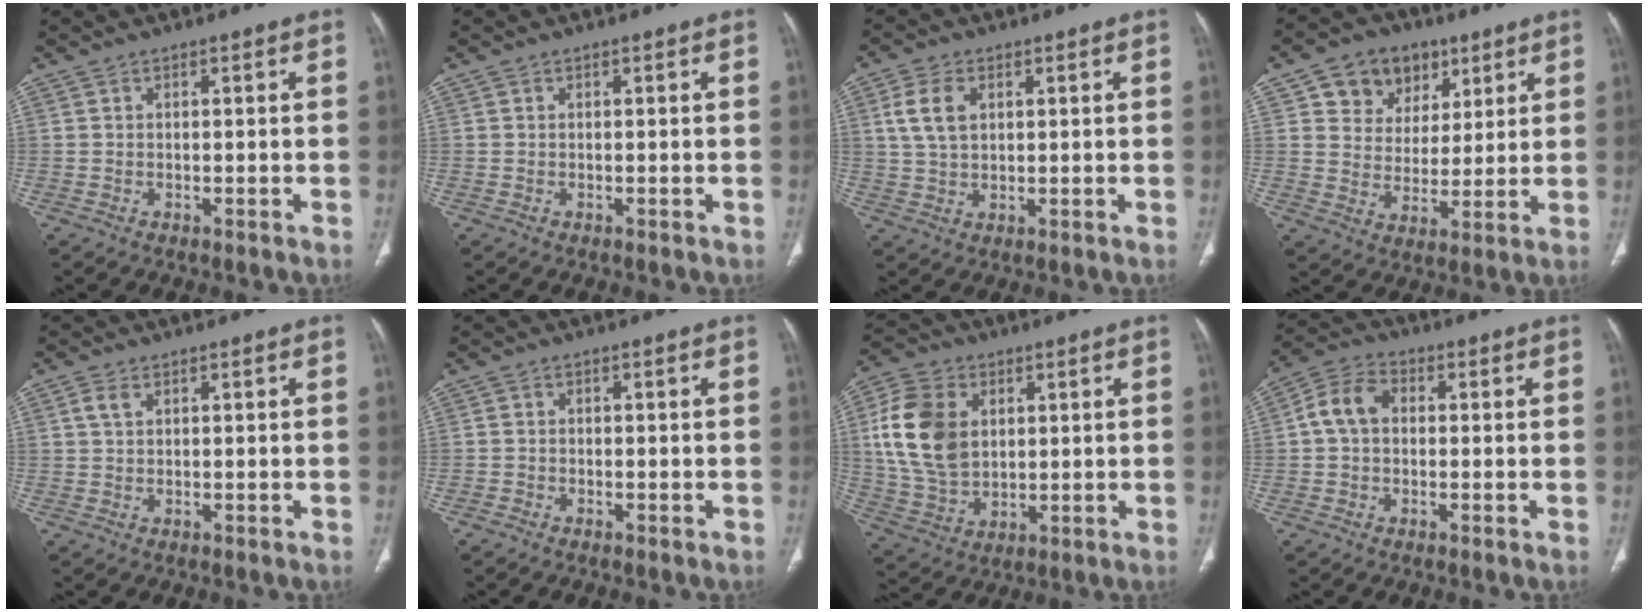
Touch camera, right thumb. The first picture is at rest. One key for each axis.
{"total": 0.0}
{"total": 6.2, "fx": 1.9, "fy": 3.9, "fz": 4.4, "tx": -0.090, "ty": 0.001, "tz": 0.040}
{"total": 11.7, "fx": 6.0, "fy": 9.3, "fz": 3.8, "tx": -0.027, "ty": -0.019, "tz": 0.102}
{"total": 2.0, "fx": 0.8, "fy": 1.1, "fz": 1.4, "tx": -0.033, "ty": 0.007, "tz": 0.018}
{"total": 0.9, "fx": -0.7, "fy": 0.5, "fz": 0.0, "tx": 0.001, "ty": 0.003, "tz": -0.021}
{"total": 15.3, "fx": 3.2, "fy": 10.9, "fz": 10.2, "tx": -0.185, "ty": -0.003, "tz": 0.064}
{"total": 6.9, "fx": 0.4, "fy": 5.0, "fz": 4.7, "tx": -0.086, "ty": 0.023, "tz": -0.001}